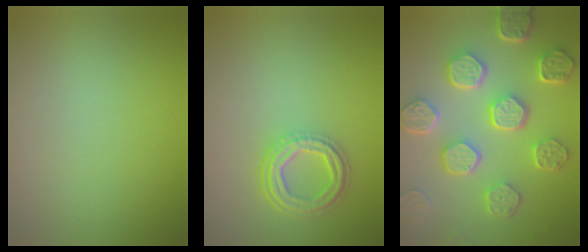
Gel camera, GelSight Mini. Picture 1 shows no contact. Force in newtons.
{"total": 4.1, "press": 3.1, "slide": 2.6}
{"total": 7.9, "press": 6.0, "slide": 5.1}